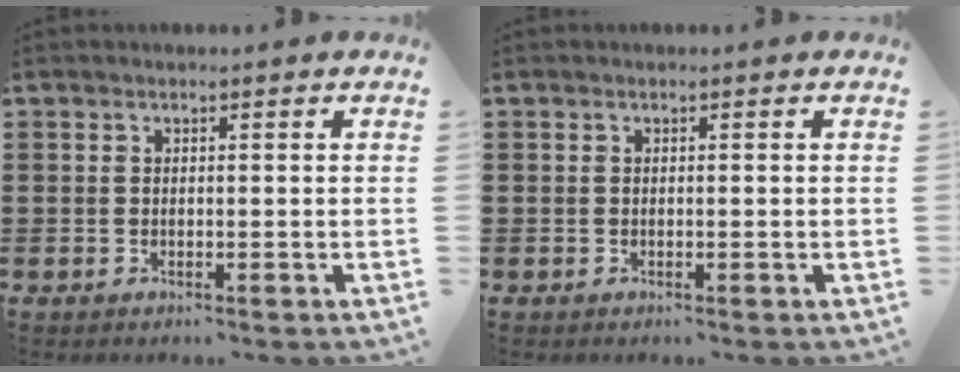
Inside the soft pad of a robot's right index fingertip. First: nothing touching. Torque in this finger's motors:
{"motor_torque": [0.32, 0.43, -0.01, -0.01]}